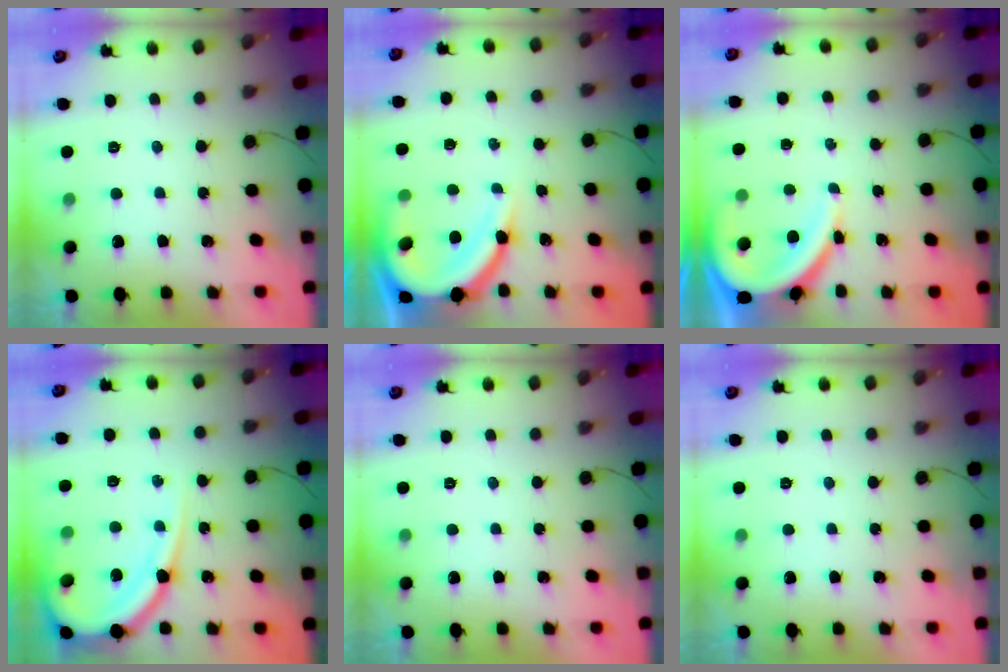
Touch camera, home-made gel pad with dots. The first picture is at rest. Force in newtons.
{"total": 11.5, "press": 11.5, "slide": 1.1}
{"total": 9.0, "press": 9.0, "slide": 1.0}
{"total": 13.4, "press": 13.3, "slide": 1.5}
{"total": 0.0}
{"total": 0.0}